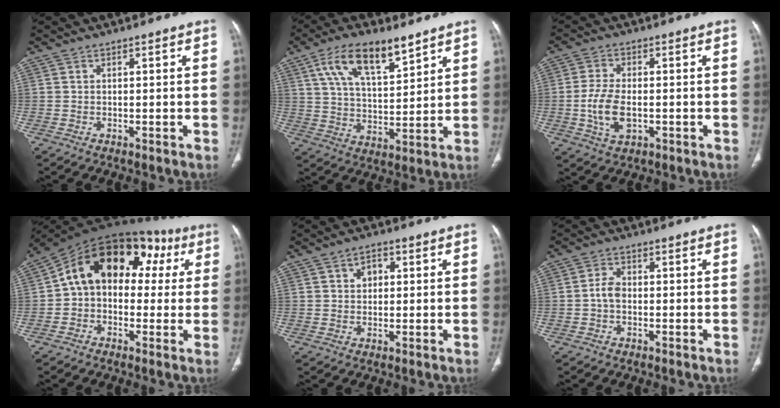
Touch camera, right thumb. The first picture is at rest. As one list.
[{"total": 14.0, "force": [8.2, 5.7, 9.7], "torque": [-0.152, -0.029, 0.154]}, {"total": 7.8, "force": [-1.3, 4.4, 6.3], "torque": [-0.131, 0.001, -0.022]}, {"total": 18.7, "force": [3.9, 12.5, 13.4], "torque": [-0.161, 0.055, 0.045]}, {"total": 3.6, "force": [1.1, 2.6, 2.2], "torque": [-0.019, 0.002, 0.015]}, {"total": 2.9, "force": [-0.6, 1.9, 2.1], "torque": [-0.034, 0.009, -0.017]}]